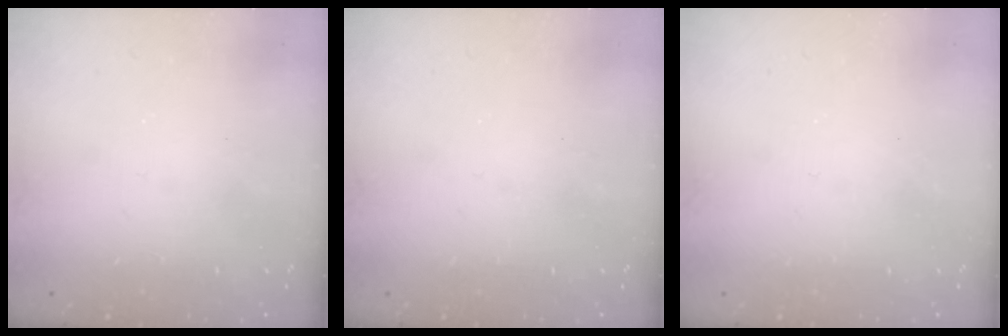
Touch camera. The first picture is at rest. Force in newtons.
{"total": 0.0}
{"total": 0.0}